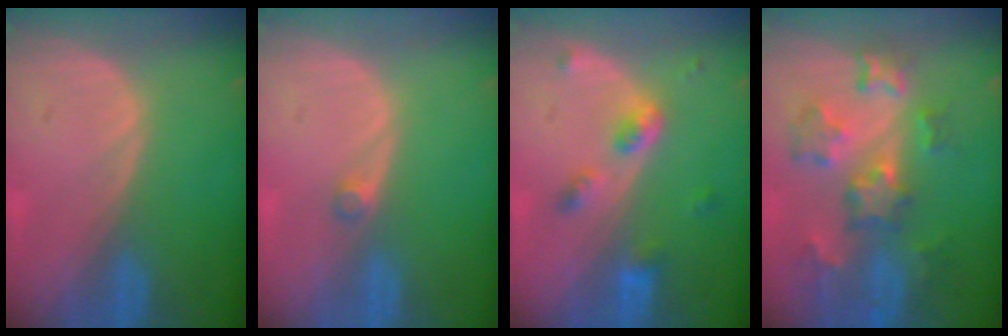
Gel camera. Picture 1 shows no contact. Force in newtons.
{"total": 1.3, "press": 1.1, "slide": 0.6}
{"total": 4.2, "press": 4.1, "slide": 0.8}
{"total": 8.9, "press": 7.9, "slide": 4.2}